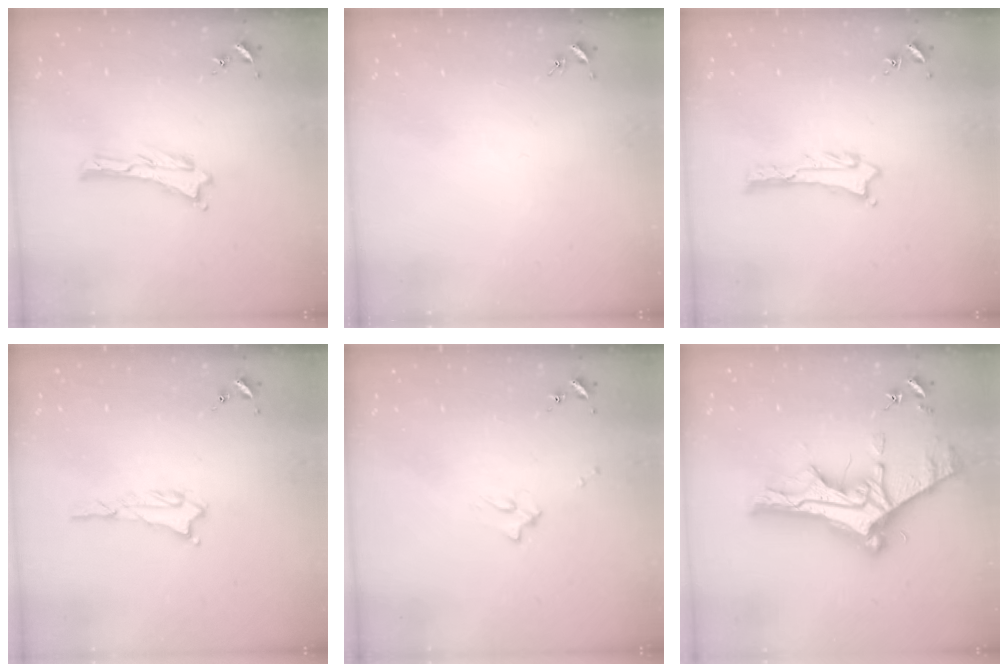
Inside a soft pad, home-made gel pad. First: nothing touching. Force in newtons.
{"total": 0.0}
{"total": 1.1, "press": 1.1, "slide": 0.1}
{"total": 1.8, "press": 1.8, "slide": 0.2}
{"total": 1.7, "press": 1.6, "slide": 0.2}
{"total": 11.7, "press": 11.6, "slide": 1.1}